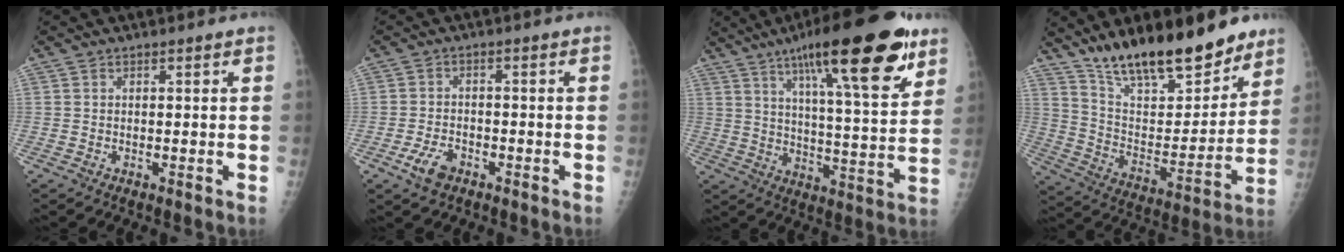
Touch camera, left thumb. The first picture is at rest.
{"total": 4.4, "force": [-2.5, 2.5, 2.5], "torque": [-0.047, 0.010, -0.044]}
{"total": 24.2, "force": [13.9, 5.5, 19.1], "torque": [-0.270, -0.037, 0.211]}
{"total": 22.7, "force": [17.3, 8.1, 12.3], "torque": [-0.155, -0.092, 0.288]}